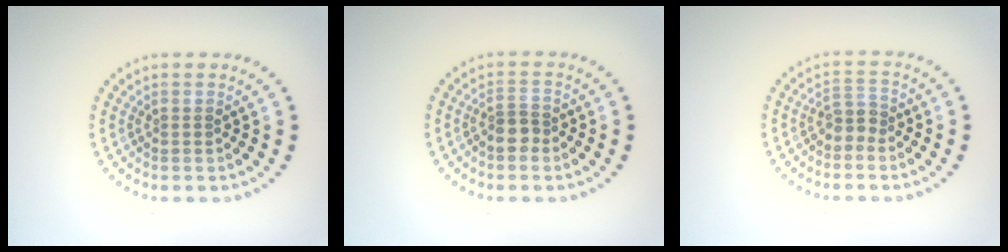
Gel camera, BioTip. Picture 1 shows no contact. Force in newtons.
{"total": 1.9, "press": 1.7, "slide": 0.9}
{"total": 1.9, "press": 1.5, "slide": 1.2}